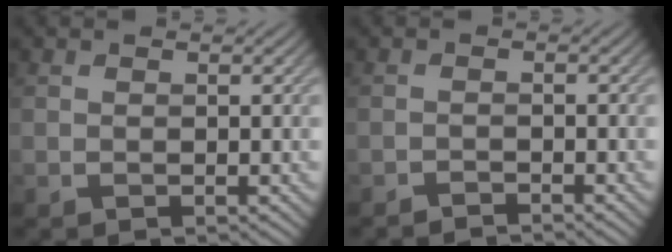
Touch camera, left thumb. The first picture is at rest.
{"total": 1.3, "force": [-1.3, -0.1, 0.2], "torque": [-0.002, 0.003, -0.026]}